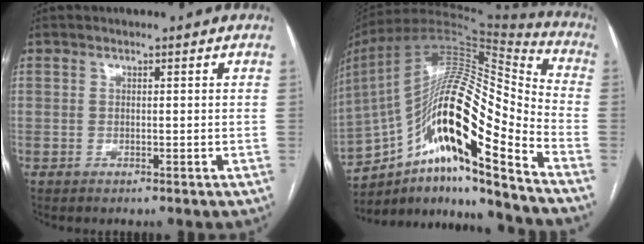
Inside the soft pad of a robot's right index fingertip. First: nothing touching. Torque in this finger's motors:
{"motor_torque": [0.62, -0.55, 0.65, 0.18]}